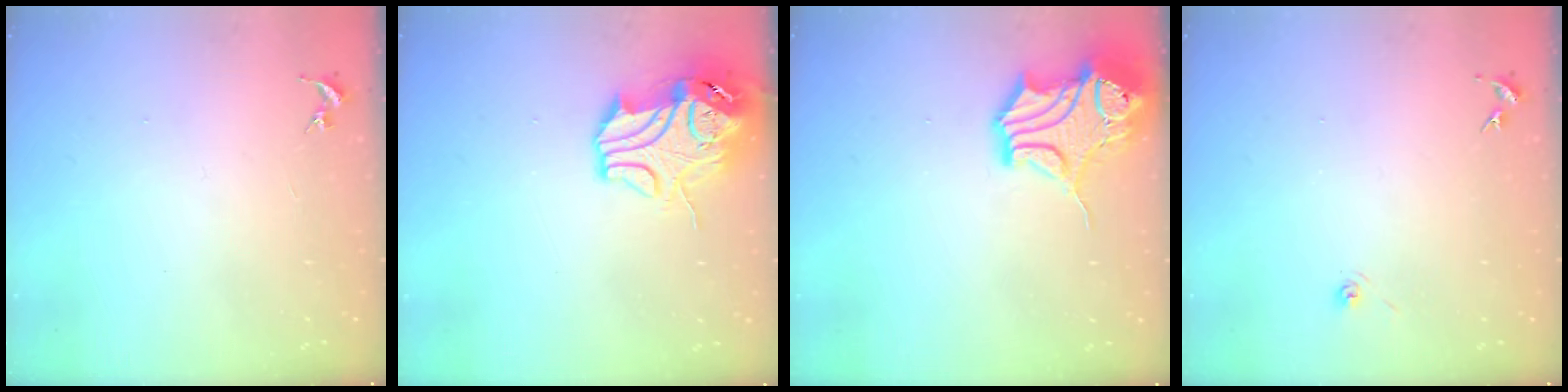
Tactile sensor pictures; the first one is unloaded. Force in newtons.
{"total": 13.7, "press": 13.5, "slide": 2.1}
{"total": 15.4, "press": 15.2, "slide": 2.5}
{"total": 3.3, "press": 2.8, "slide": 1.7}